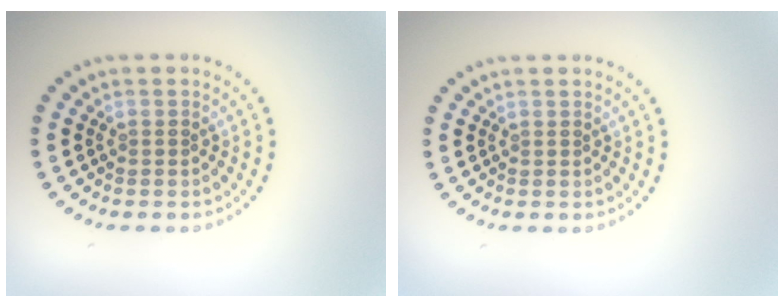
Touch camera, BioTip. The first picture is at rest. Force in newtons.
{"total": 0.0}